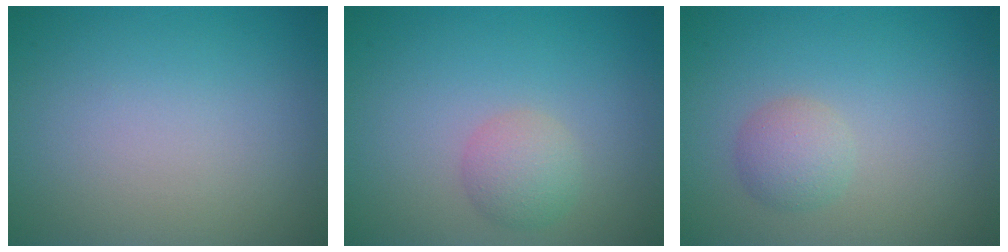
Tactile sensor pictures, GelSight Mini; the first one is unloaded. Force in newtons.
{"total": 2.2, "press": 2.2, "slide": 0.1}
{"total": 2.0, "press": 2.0, "slide": 0.0}